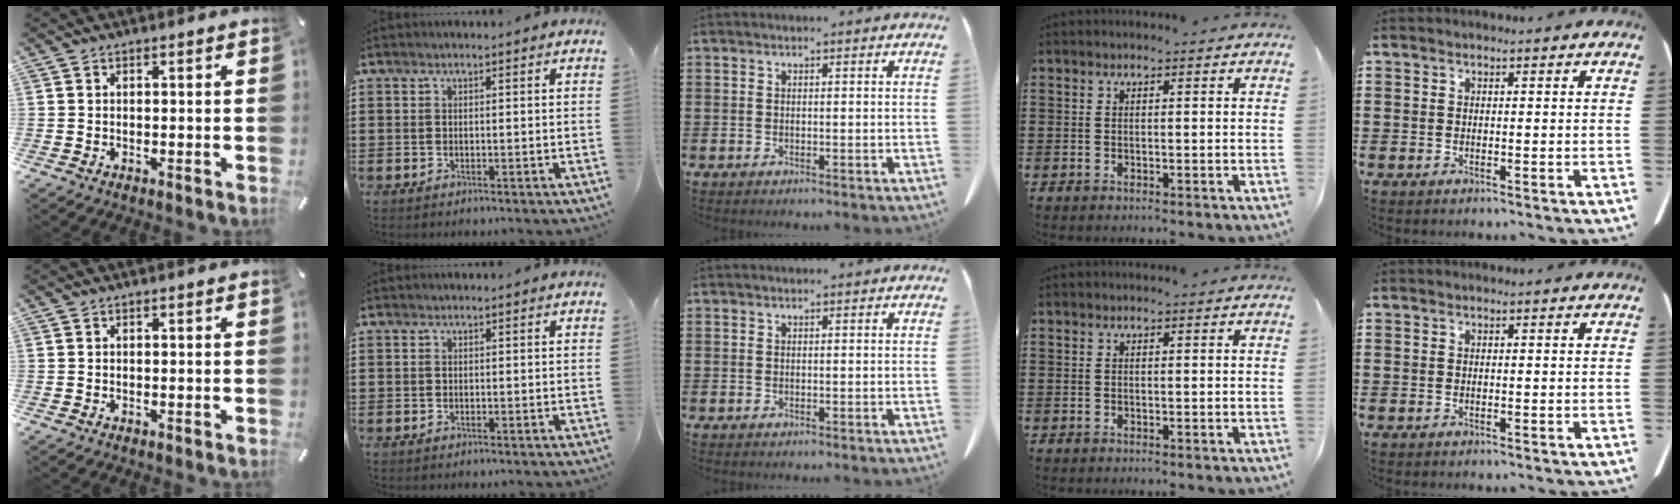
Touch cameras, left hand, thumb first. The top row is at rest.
{}